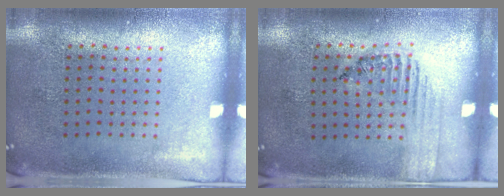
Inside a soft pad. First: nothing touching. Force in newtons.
{"total": 1.6, "press": 1.2, "slide": 1.0}